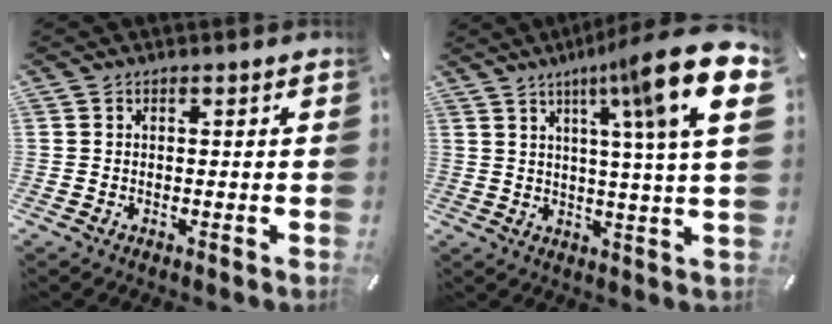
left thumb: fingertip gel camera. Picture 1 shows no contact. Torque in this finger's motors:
{"motor_torque": [0.75, 0.80, 1.45, -1.32, 0.13]}